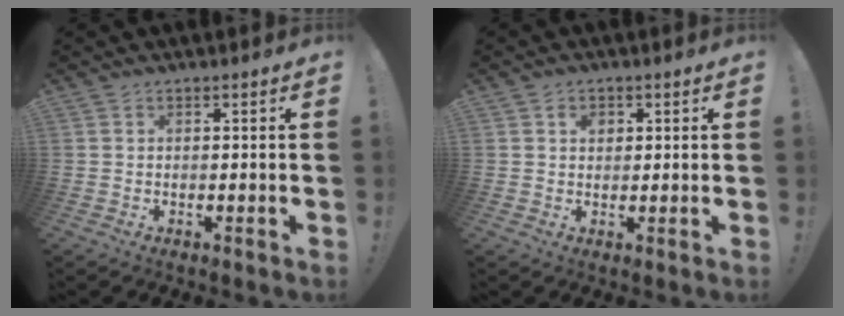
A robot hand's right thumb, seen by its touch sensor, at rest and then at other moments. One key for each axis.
{"total": 2.3, "fx": 0.8, "fy": 1.9, "fz": 1.1, "tx": -0.010, "ty": 0.000, "tz": 0.010}